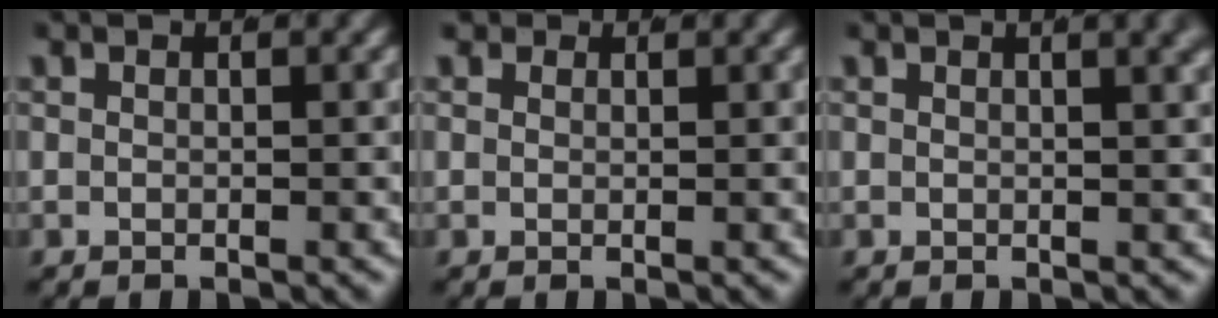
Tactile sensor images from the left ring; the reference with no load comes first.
{"total": 0.8, "force": [0.6, 0.5, 0.2], "torque": [-0.005, -0.004, 0.013]}
{"total": 2.3, "force": [1.3, 0.1, 1.8], "torque": [-0.012, 0.010, 0.017]}